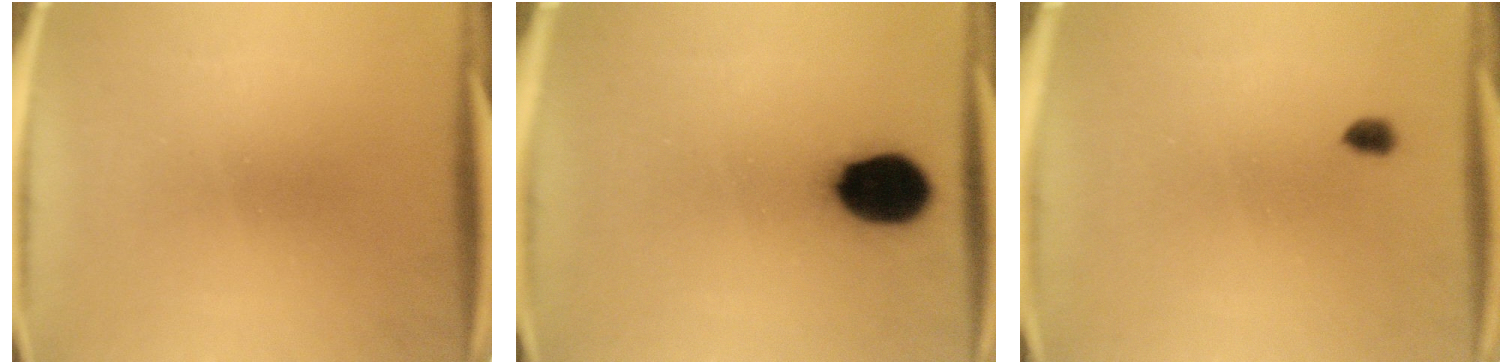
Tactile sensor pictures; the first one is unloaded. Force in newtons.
{"total": 13.6}
{"total": 2.1}